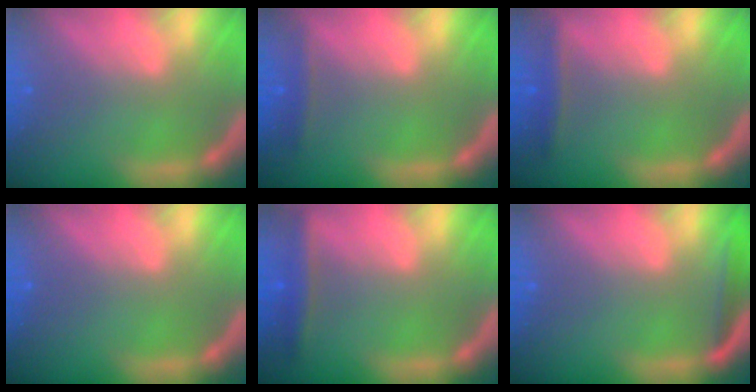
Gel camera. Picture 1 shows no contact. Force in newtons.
{"total": 1.4}
{"total": 1.9}
{"total": 0.0}
{"total": 2.4}
{"total": 1.9}